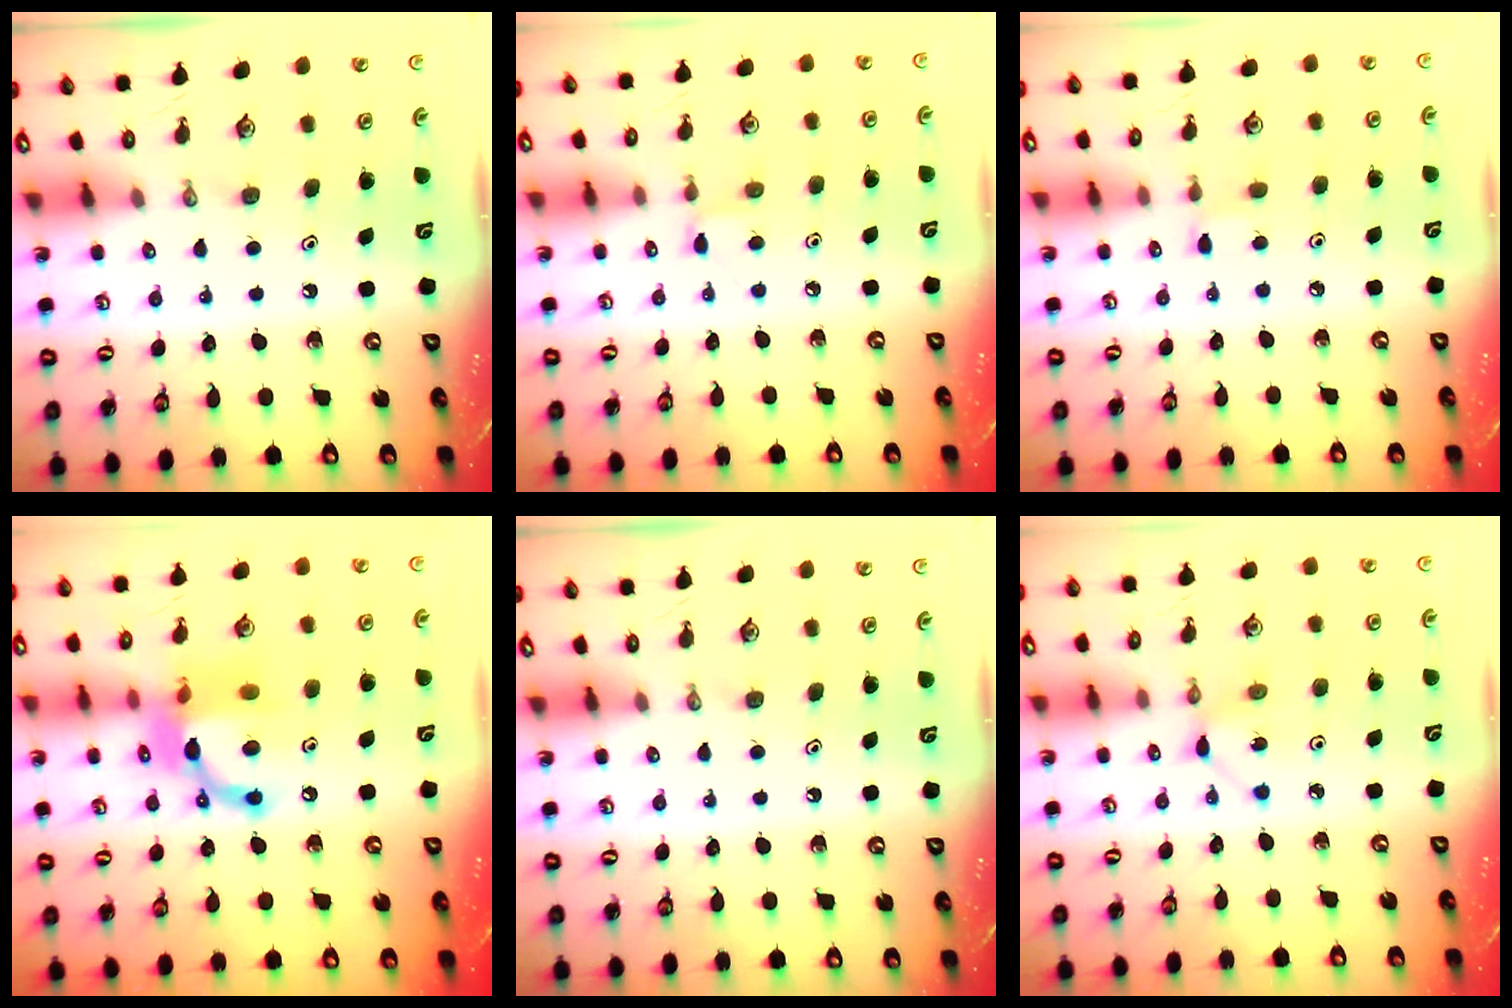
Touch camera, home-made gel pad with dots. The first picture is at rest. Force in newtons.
{"total": 4.3, "press": 4.3, "slide": 0.6}
{"total": 1.6, "press": 1.5, "slide": 0.2}
{"total": 13.7, "press": 13.7, "slide": 0.9}
{"total": 0.0}
{"total": 1.3, "press": 1.3, "slide": 0.0}